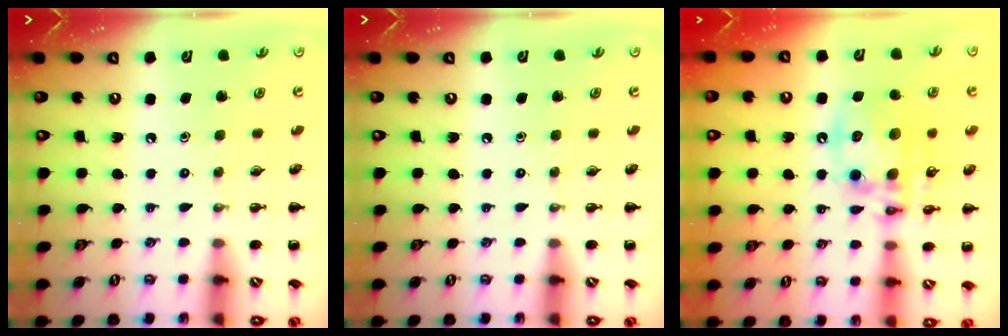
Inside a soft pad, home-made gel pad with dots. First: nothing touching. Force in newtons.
{"total": 0.0}
{"total": 14.3, "press": 14.0, "slide": 3.2}